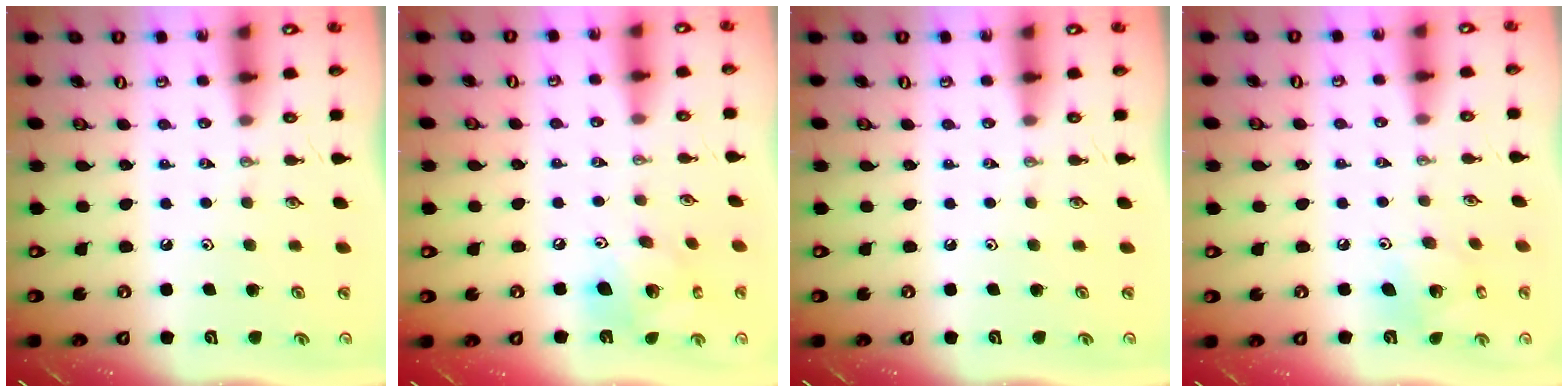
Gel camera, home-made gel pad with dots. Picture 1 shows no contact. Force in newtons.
{"total": 14.3, "press": 14.2, "slide": 1.7}
{"total": 0.0}
{"total": 8.6, "press": 8.6, "slide": 0.3}